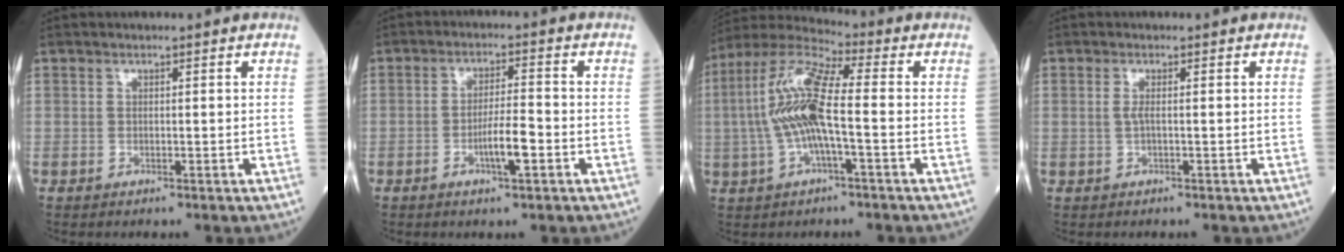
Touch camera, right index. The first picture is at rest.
{"total": 5.0, "force": [-1.9, 0.4, 4.6], "torque": [-0.084, -0.001, -0.035]}
{"total": 12.7, "force": [-0.7, 2.5, 12.4], "torque": [-0.267, 0.018, -0.020]}
{"total": 1.3, "force": [0.1, 0.2, 1.2], "torque": [-0.033, 0.000, 0.002]}